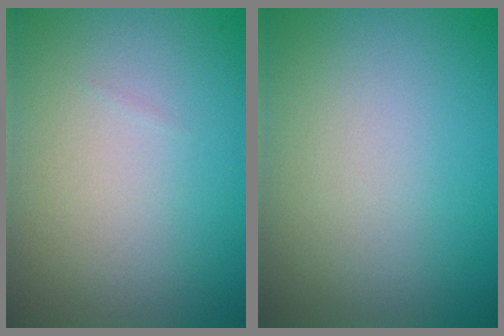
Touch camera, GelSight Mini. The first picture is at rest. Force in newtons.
{"total": 0.0}